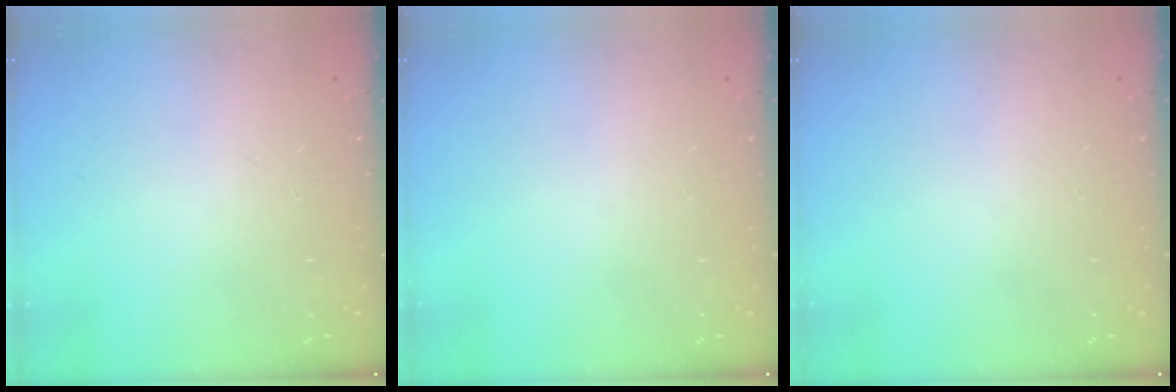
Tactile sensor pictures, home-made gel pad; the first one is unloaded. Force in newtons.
{"total": 0.0}
{"total": 0.0}